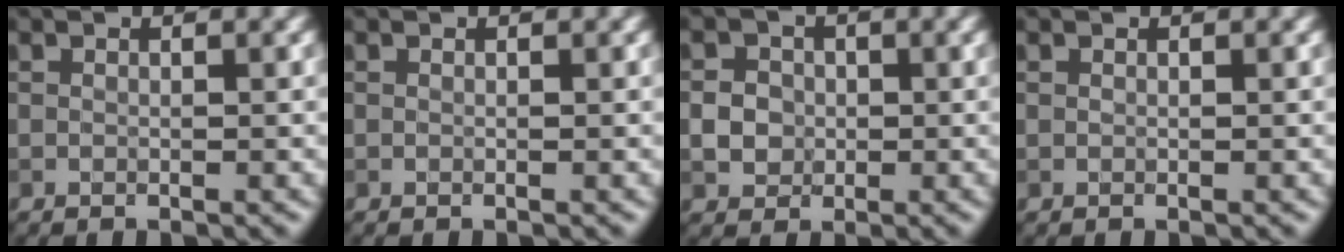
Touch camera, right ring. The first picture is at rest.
{"total": 0.0}
{"total": 2.1, "force": [-0.2, 2.0, 0.7], "torque": [-0.007, 0.005, -0.003]}
{"total": 0.0}